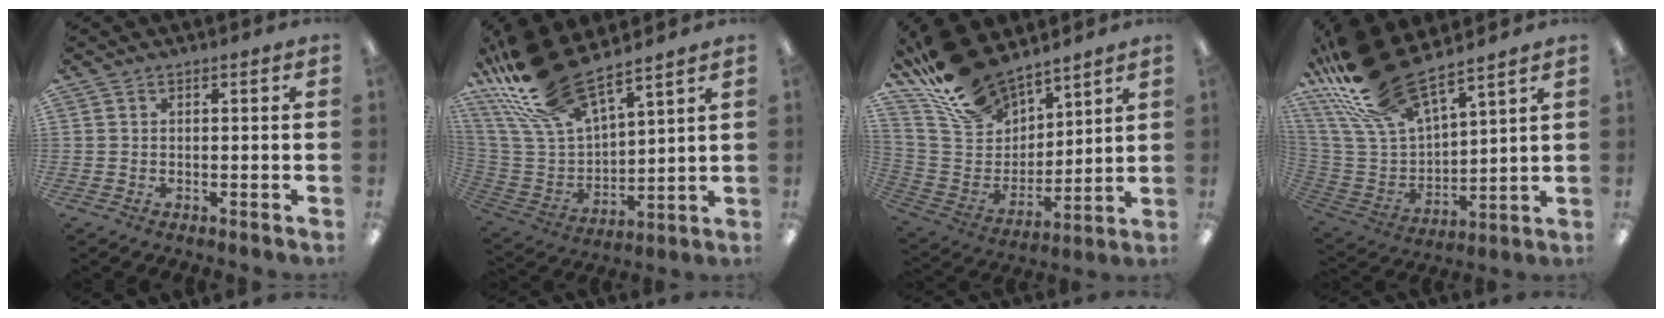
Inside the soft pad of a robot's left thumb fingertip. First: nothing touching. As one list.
[{"total": 21.3, "force": [16.8, 6.5, 11.3], "torque": [-0.251, -0.091, 0.304]}, {"total": 17.7, "force": [15.0, 7.2, 5.9], "torque": [-0.147, -0.094, 0.282]}, {"total": 22.3, "force": [17.6, 6.8, 11.8], "torque": [-0.253, -0.098, 0.315]}]